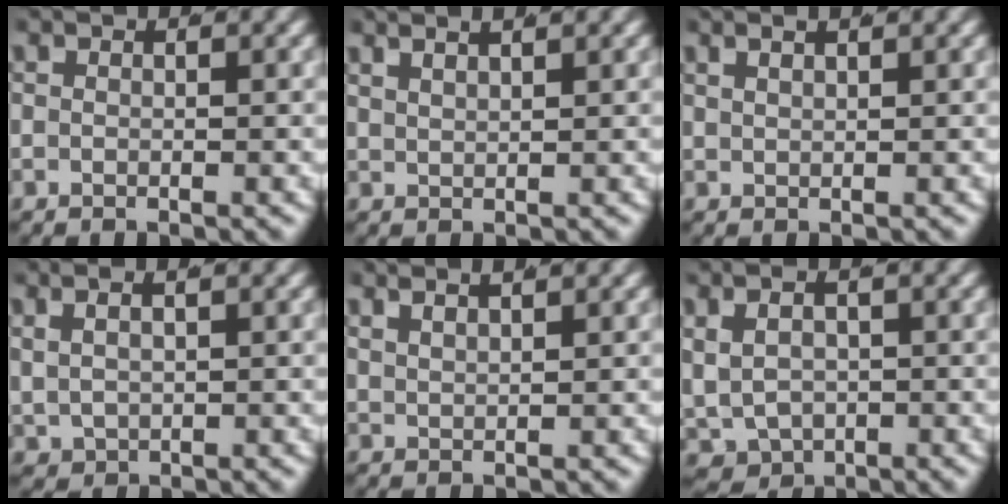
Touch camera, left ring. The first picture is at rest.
{"total": 3.1, "force": [2.8, 0.4, 1.3], "torque": [-0.016, 0.011, 0.049]}
{"total": 1.9, "force": [1.7, 0.0, 0.8], "torque": [-0.011, 0.008, 0.031]}
{"total": 2.6, "force": [1.4, 1.5, 1.6], "torque": [-0.027, 0.005, 0.035]}
{"total": 3.5, "force": [3.1, 0.5, 1.4], "torque": [-0.019, 0.011, 0.054]}
{"total": 7.2, "force": [-0.9, 6.3, 3.2], "torque": [-0.080, -0.037, 0.003]}